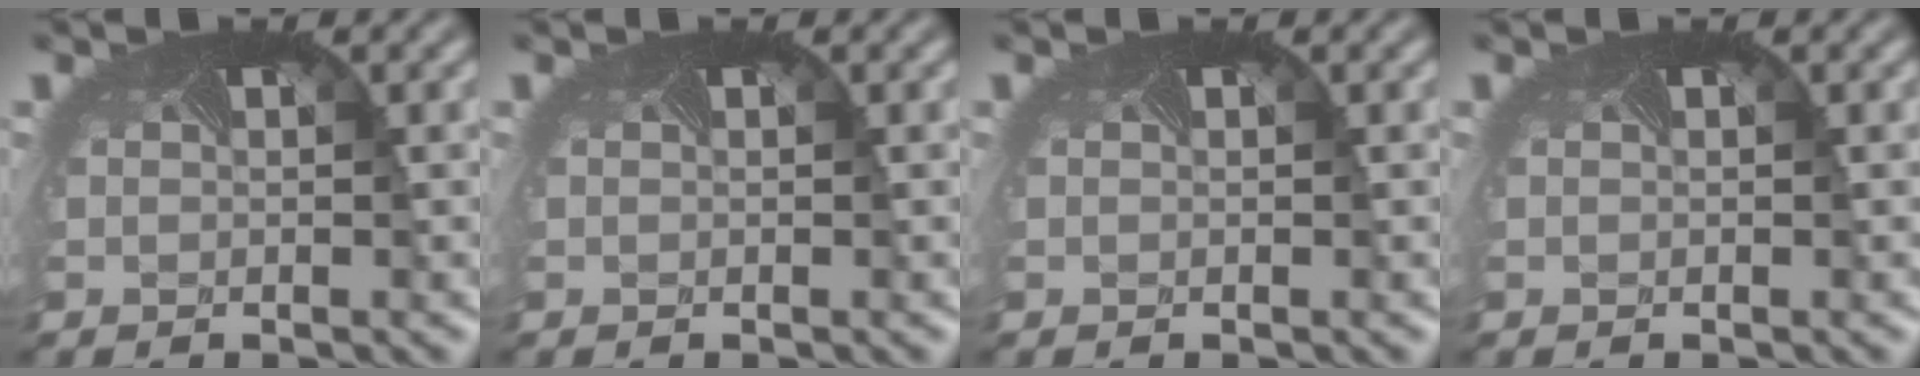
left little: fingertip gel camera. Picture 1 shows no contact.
{"total": 0.0}
{"total": 0.0}
{"total": 0.0}